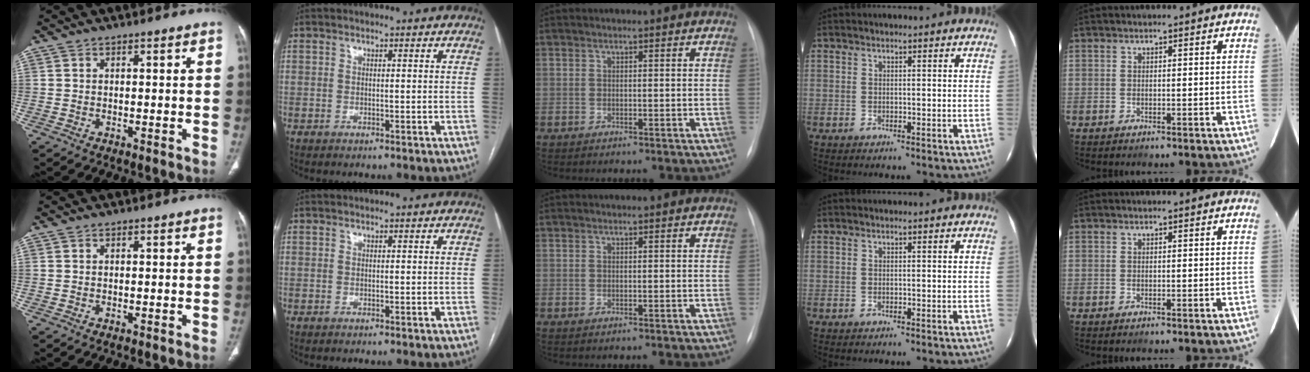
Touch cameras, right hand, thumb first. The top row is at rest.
{}